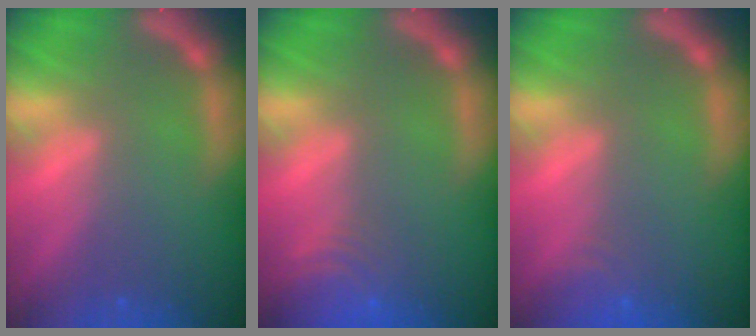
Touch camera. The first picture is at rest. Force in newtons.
{"total": 5.5}
{"total": 2.4}